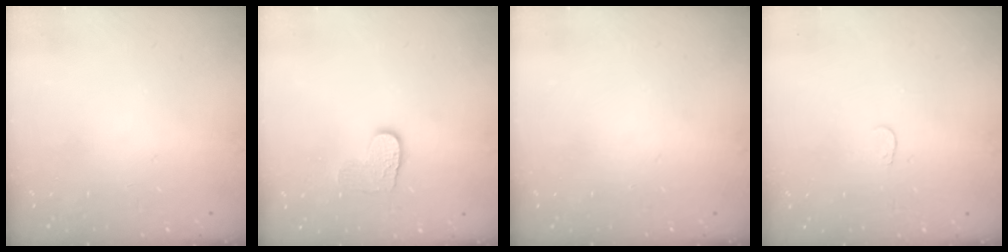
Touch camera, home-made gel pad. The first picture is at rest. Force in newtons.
{"total": 6.6, "press": 6.6, "slide": 0.3}
{"total": 0.0}
{"total": 3.2, "press": 3.2, "slide": 0.3}